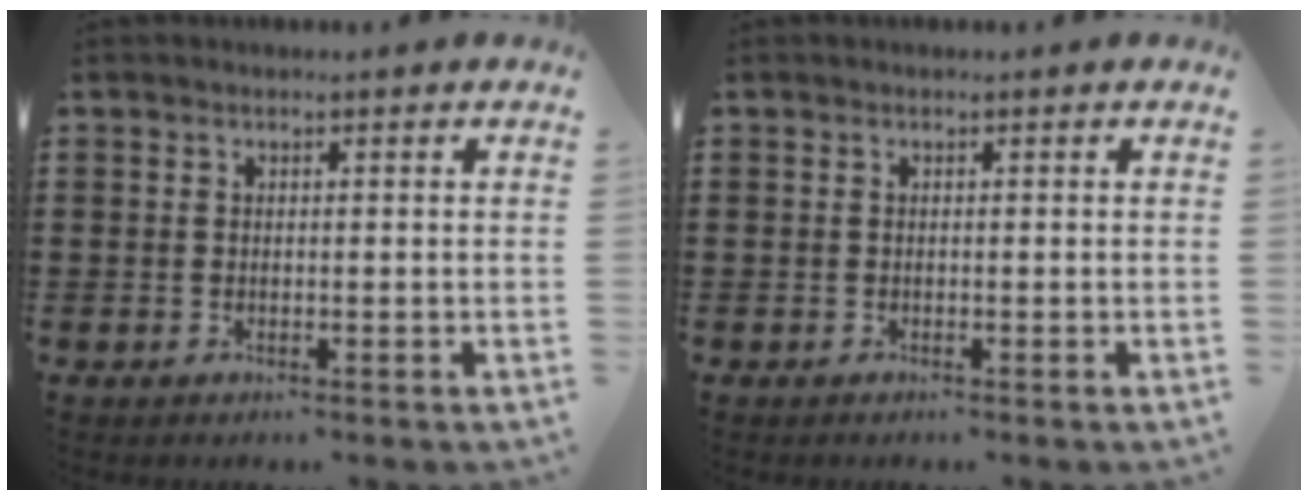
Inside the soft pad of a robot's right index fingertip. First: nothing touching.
{"total": 0.0}